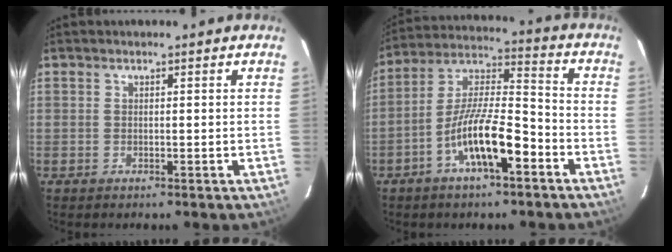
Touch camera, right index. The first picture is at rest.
{"total": 13.2, "force": [-6.5, 3.3, 10.9], "torque": [-0.208, 0.008, -0.119]}